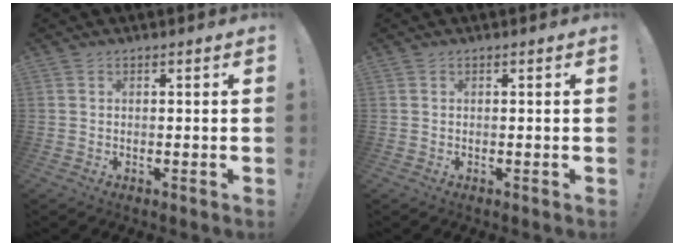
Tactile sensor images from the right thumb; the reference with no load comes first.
{"total": 0.0}